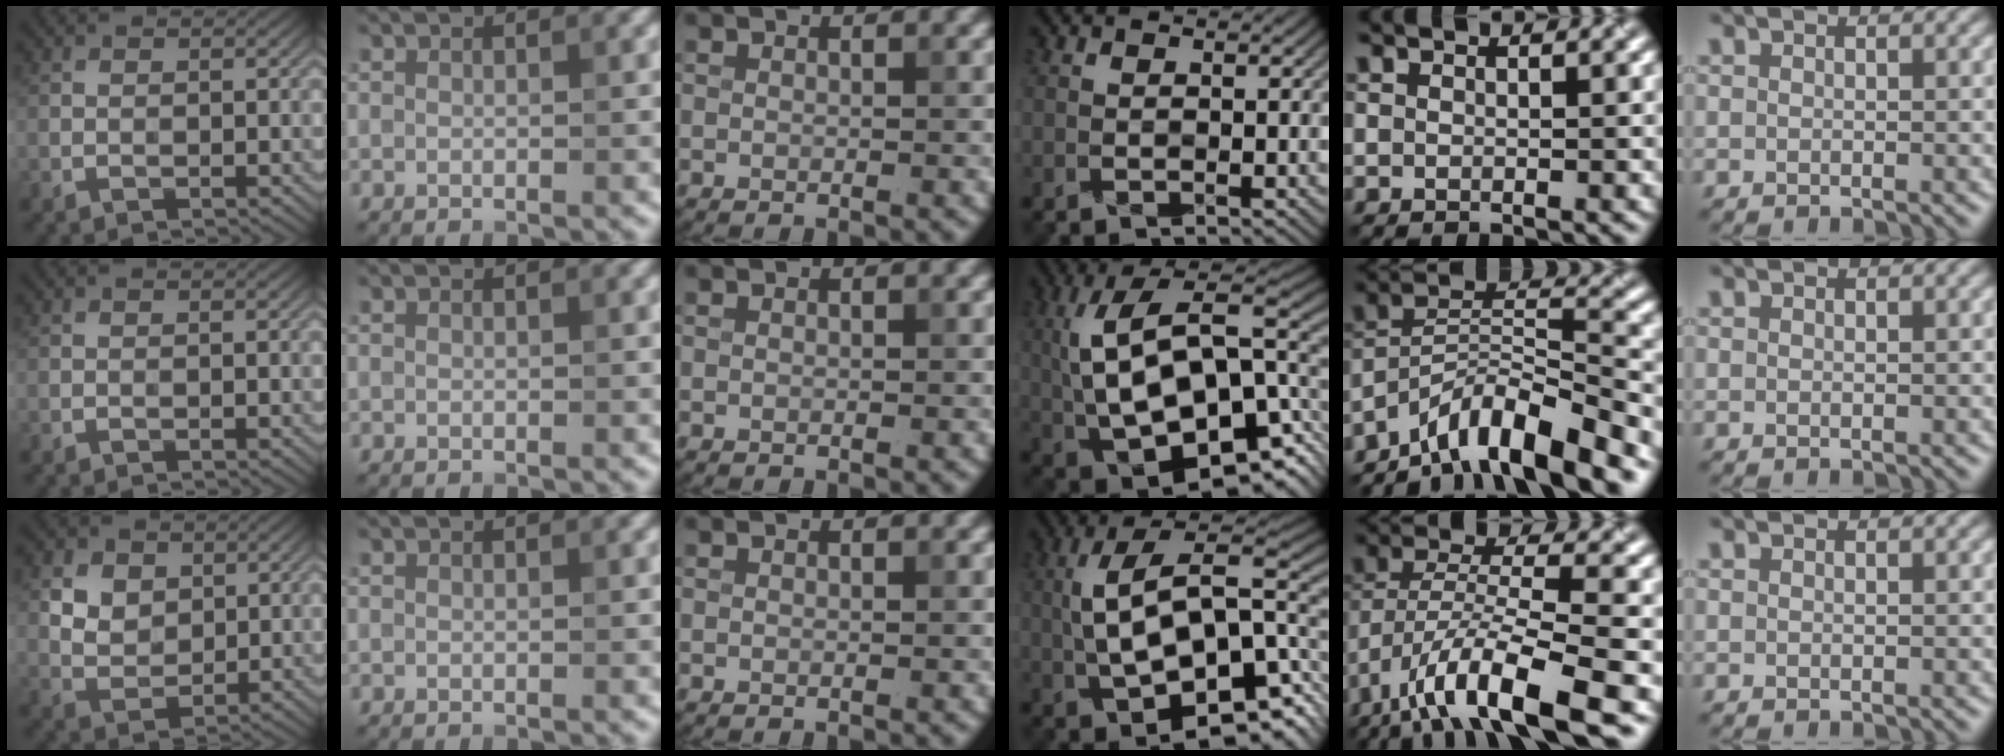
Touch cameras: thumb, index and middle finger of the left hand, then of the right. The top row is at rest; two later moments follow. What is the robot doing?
{"motion": "wrap", "object": "crepe paper"}